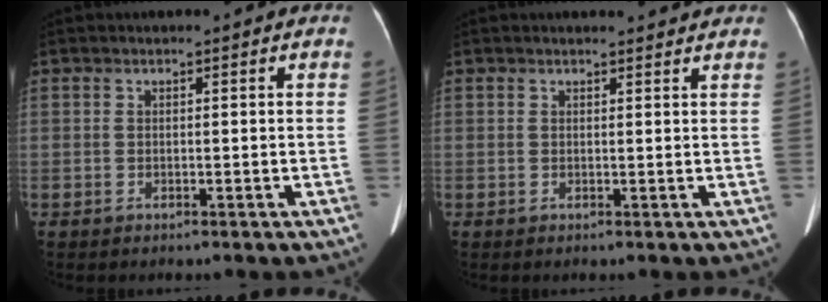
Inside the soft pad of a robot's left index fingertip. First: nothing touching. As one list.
[{"total": 2.8, "force": [2.8, 0.3, 0.4], "torque": [-0.012, 0.004, 0.029]}]